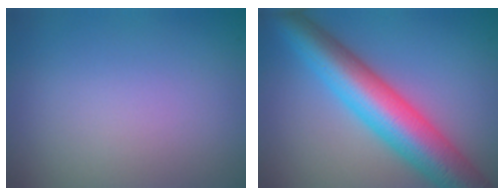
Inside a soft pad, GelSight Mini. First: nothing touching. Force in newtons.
{"total": 9.7, "press": 9.7, "slide": 0.2}